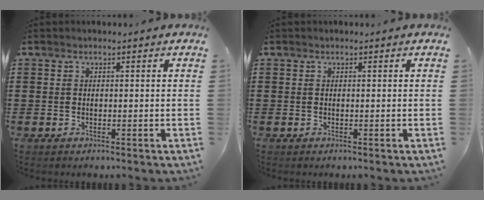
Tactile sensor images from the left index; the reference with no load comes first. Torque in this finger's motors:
{"motor_torque": [0.00, 0.01, 0.01, 0.00]}